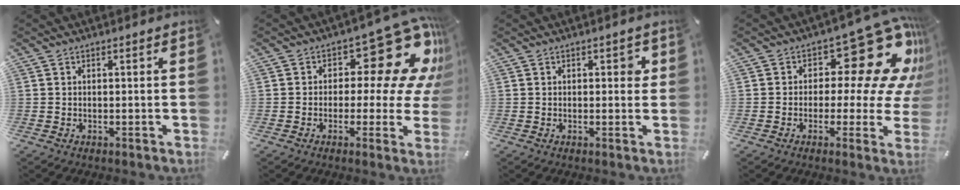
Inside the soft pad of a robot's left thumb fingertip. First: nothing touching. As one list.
[{"total": 18.8, "force": [7.3, 9.8, 14.3], "torque": [-0.183, -0.050, 0.117]}, {"total": 2.0, "force": [0.4, 1.2, 1.5], "torque": [-0.007, -0.001, 0.000]}, {"total": 19.7, "force": [8.6, 9.6, 14.9], "torque": [-0.198, -0.063, 0.139]}]